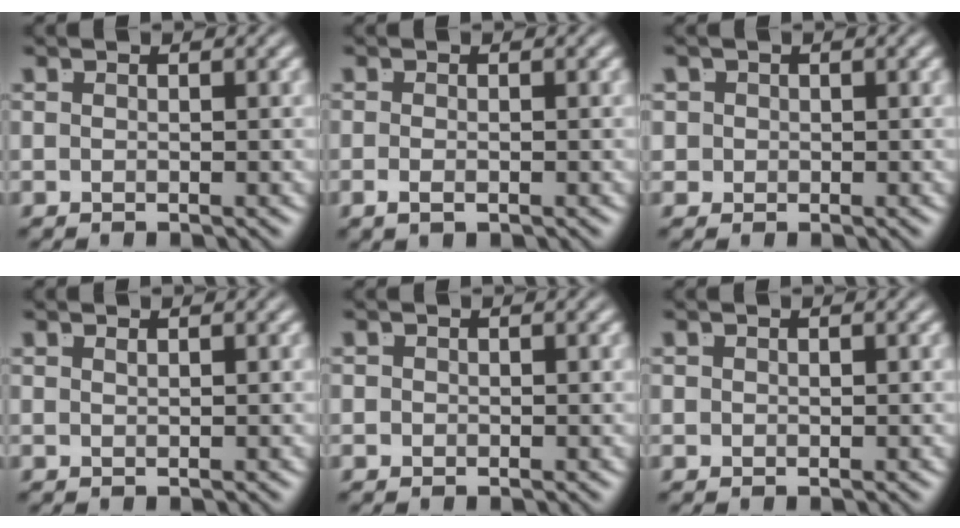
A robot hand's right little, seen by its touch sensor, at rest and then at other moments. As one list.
[{"total": 1.1, "force": [-0.9, 0.0, 0.7], "torque": [-0.019, -0.010, -0.008]}, {"total": 3.2, "force": [0.1, 3.0, 1.0], "torque": [-0.034, -0.010, 0.001]}, {"total": 1.0, "force": [0.3, -1.0, 0.1], "torque": [0.004, -0.006, 0.012]}, {"total": 0.5, "force": [-0.1, 0.5, 0.1], "torque": [-0.005, -0.005, -0.001]}, {"total": 0.8, "force": [0.3, 0.6, 0.3], "torque": [-0.011, -0.006, 0.008]}]